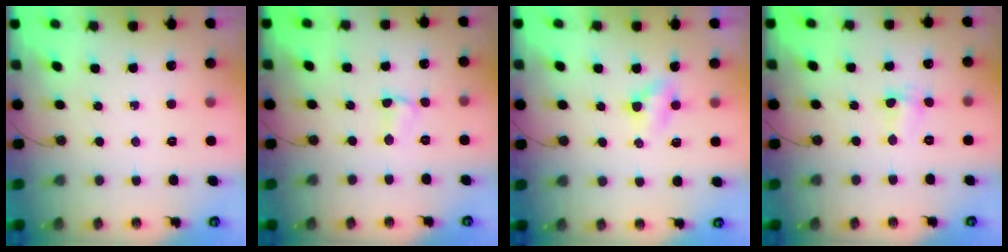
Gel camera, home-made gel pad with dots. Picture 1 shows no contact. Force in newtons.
{"total": 2.5, "press": 2.4, "slide": 0.4}
{"total": 3.0, "press": 3.0, "slide": 0.3}
{"total": 1.7, "press": 1.6, "slide": 0.6}